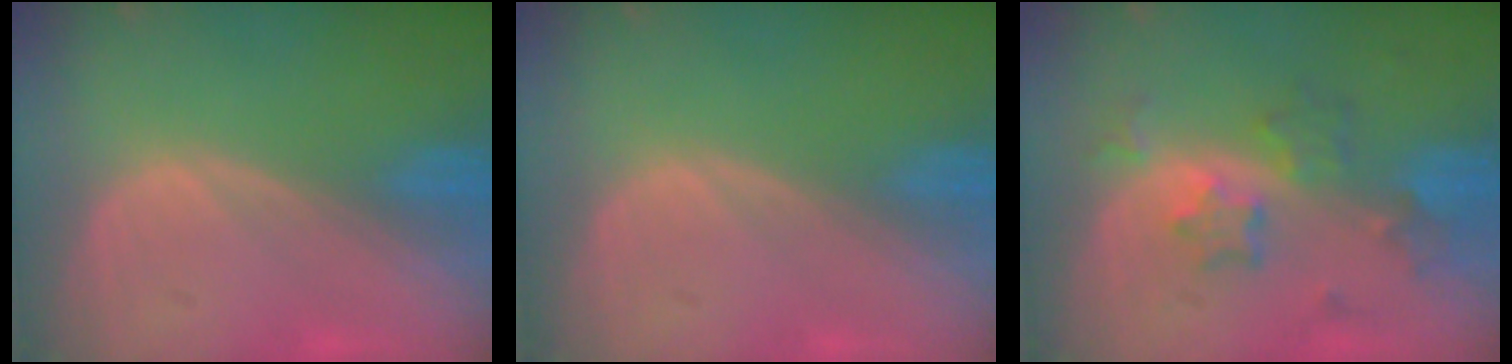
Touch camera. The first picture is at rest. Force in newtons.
{"total": 0.0}
{"total": 7.3, "press": 6.5, "slide": 3.3}